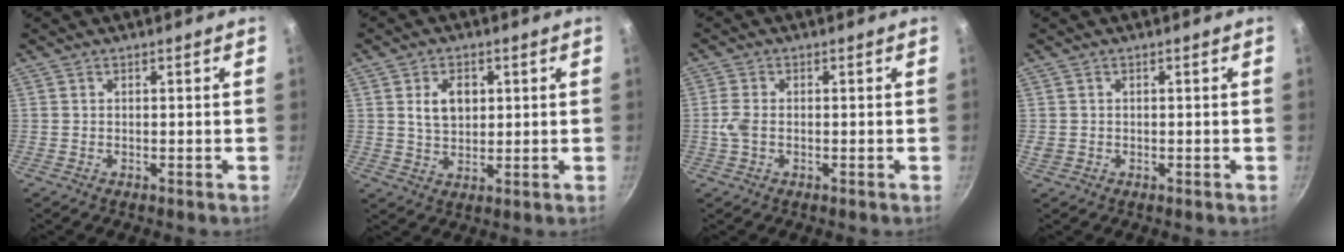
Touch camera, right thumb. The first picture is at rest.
{"total": 6.1, "force": [1.7, 4.1, 4.2], "torque": [-0.056, -0.008, 0.032]}
{"total": 3.3, "force": [-0.4, 2.0, 2.6], "torque": [-0.069, 0.004, -0.011]}
{"total": 1.3, "force": [-0.1, 1.2, 0.5], "torque": [-0.010, 0.003, 0.002]}